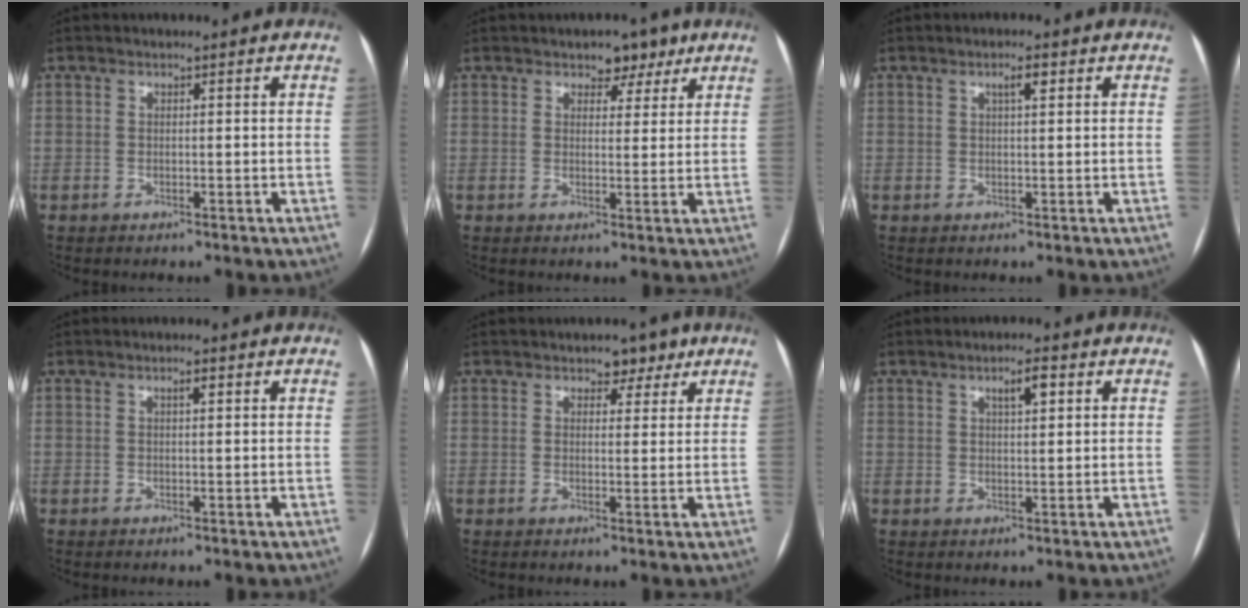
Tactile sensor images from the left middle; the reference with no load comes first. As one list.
[{"total": 4.0, "force": [2.7, 2.4, 1.6], "torque": [-0.010, 0.002, 0.035]}, {"total": 1.9, "force": [0.9, 0.3, 1.7], "torque": [-0.030, 0.005, 0.014]}, {"total": 1.0, "force": [0.4, 0.2, 0.9], "torque": [-0.017, 0.002, 0.006]}, {"total": 3.2, "force": [2.1, 1.9, 1.4], "torque": [-0.010, 0.002, 0.027]}, {"total": 3.0, "force": [1.4, 0.7, 2.6], "torque": [-0.046, 0.005, 0.023]}]